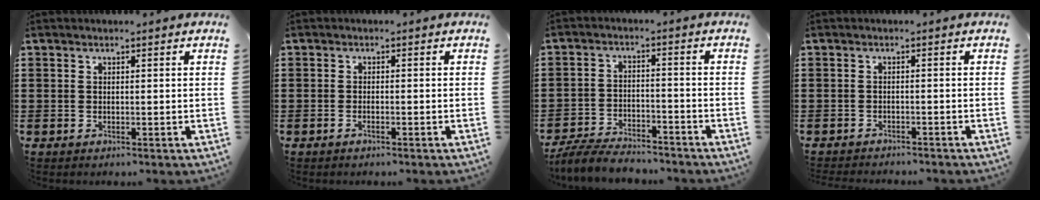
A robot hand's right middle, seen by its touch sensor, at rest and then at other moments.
{"total": 0.9, "force": [-0.6, 0.1, 0.6], "torque": [-0.013, -0.003, -0.011]}
{"total": 5.5, "force": [-5.2, 1.0, 1.4], "torque": [-0.034, 0.002, -0.104]}
{"total": 1.4, "force": [-1.4, 0.0, 0.0], "torque": [-0.004, 0.000, -0.029]}